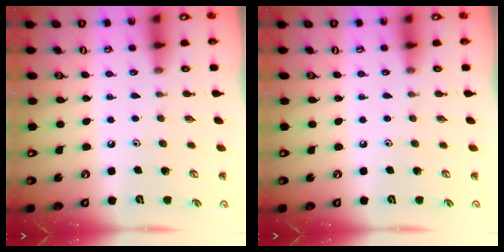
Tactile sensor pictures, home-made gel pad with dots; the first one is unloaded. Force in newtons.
{"total": 0.0}